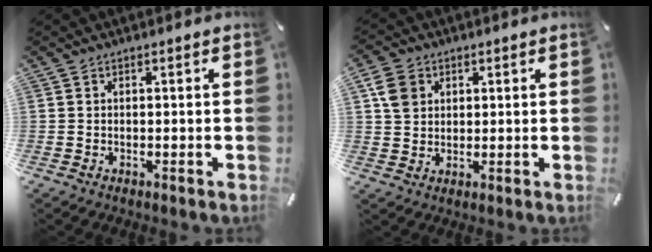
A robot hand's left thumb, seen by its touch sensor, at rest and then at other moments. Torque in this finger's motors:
{"motor_torque": [0.66, 0.83, 0.33, -0.67, 0.26]}